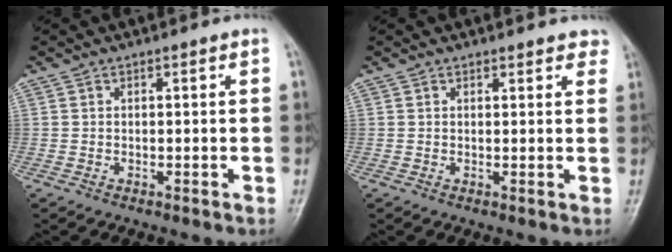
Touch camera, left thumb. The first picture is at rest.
{"total": 2.5, "force": [2.2, 1.3, 0.5], "torque": [0.025, -0.006, 0.015]}